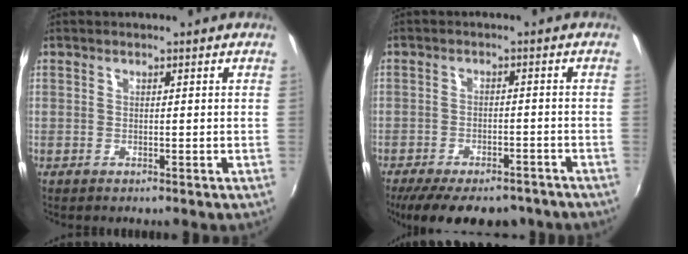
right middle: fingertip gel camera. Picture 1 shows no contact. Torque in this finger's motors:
{"motor_torque": [1.29, -0.85, 0.28, 0.16]}